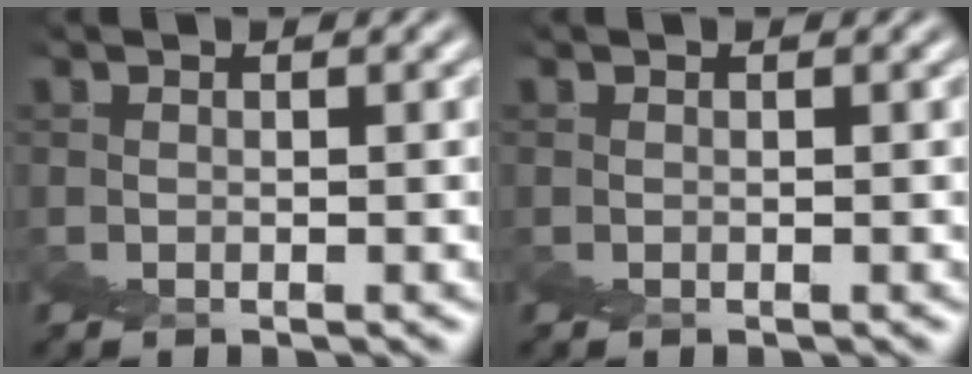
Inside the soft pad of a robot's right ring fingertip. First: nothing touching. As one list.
[{"total": 0.0}]